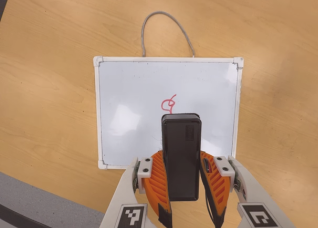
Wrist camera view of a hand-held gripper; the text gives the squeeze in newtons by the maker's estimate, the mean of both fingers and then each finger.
{"total": 5.3, "left": 4.7, "right": 6.0}